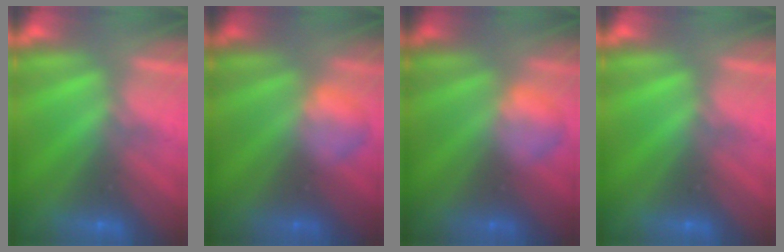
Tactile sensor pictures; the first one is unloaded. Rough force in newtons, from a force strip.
{"total": 2.2}
{"total": 2.2}
{"total": 0.0}